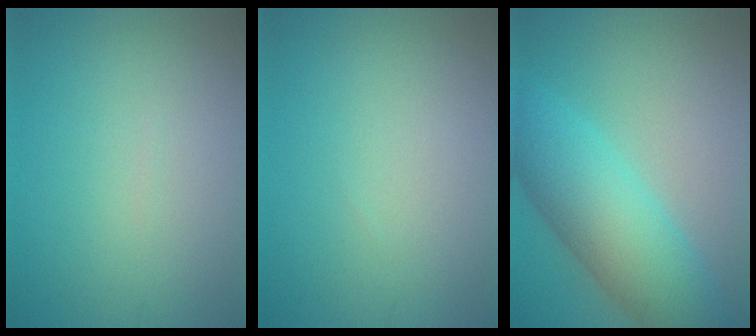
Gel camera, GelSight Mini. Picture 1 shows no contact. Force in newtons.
{"total": 0.0}
{"total": 8.2, "press": 8.2, "slide": 0.1}